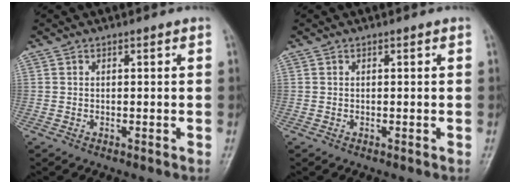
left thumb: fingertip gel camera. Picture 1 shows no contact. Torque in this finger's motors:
{"motor_torque": [0.00, 0.00, 0.00, 0.00, 0.00]}